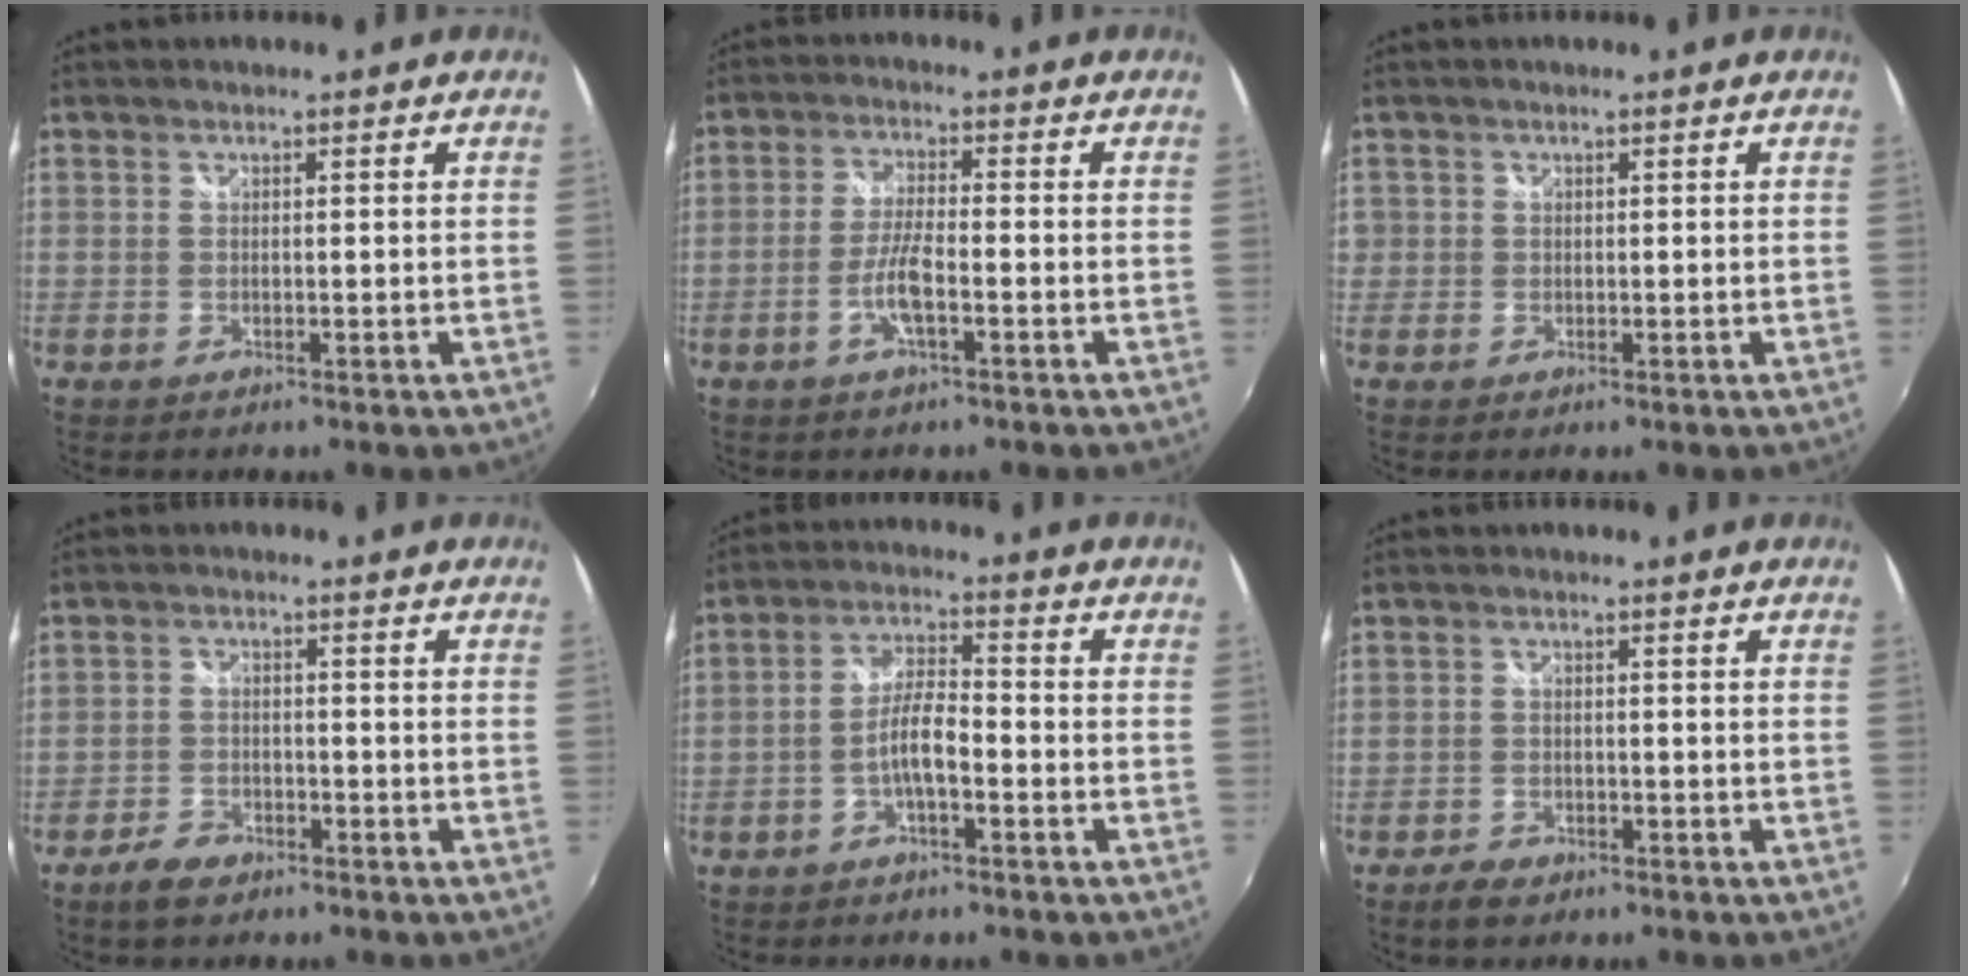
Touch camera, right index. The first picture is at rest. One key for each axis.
{"total": 5.2, "fx": -2.3, "fy": 0.7, "fz": 4.6, "tx": -0.099, "ty": -0.001, "tz": -0.045}
{"total": 1.6, "fx": -0.2, "fy": 1.6, "fz": 0.1, "tx": -0.003, "ty": -0.002, "tz": -0.004}
{"total": 4.8, "fx": -3.7, "fy": 2.4, "fz": 1.9, "tx": -0.052, "ty": 0.007, "tz": -0.064}
{"total": 5.5, "fx": -2.5, "fy": 1.4, "fz": 4.6, "tx": -0.096, "ty": 0.012, "tz": -0.045}
{"total": 3.5, "fx": -2.8, "fy": 1.8, "fz": 1.1, "tx": -0.034, "ty": 0.005, "tz": -0.048}